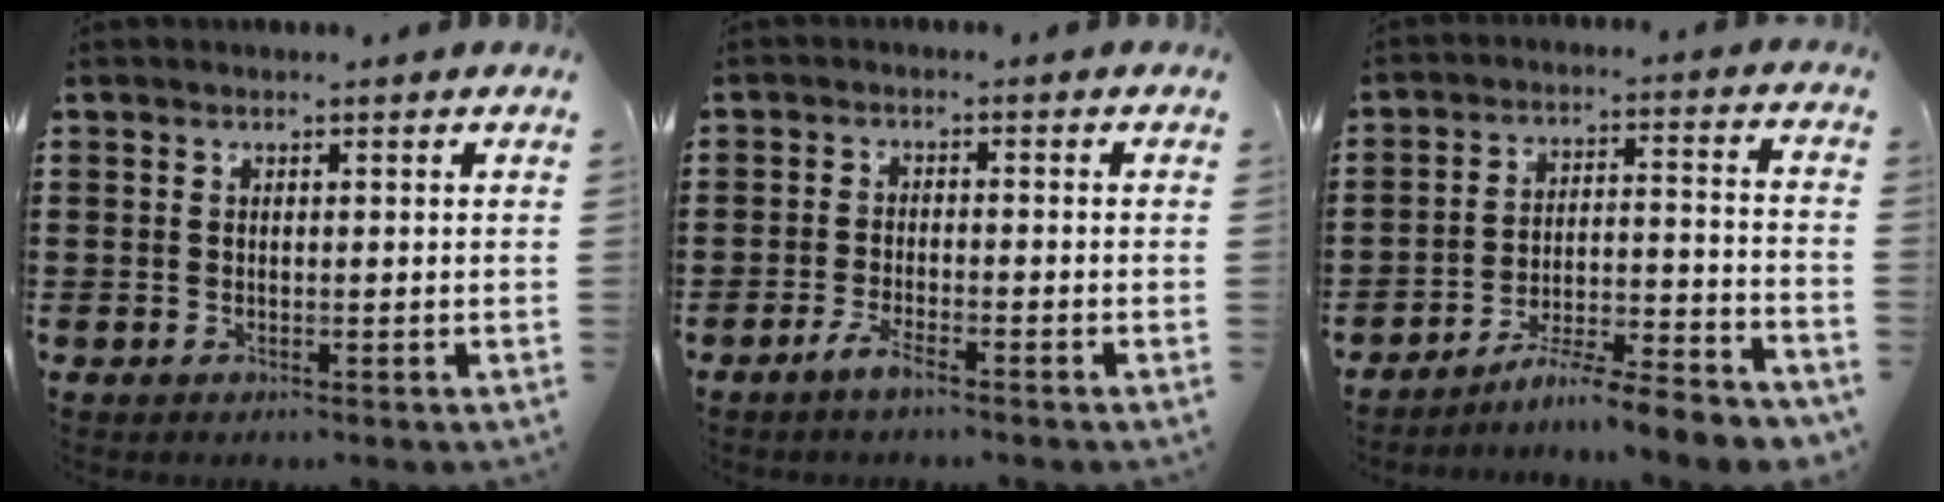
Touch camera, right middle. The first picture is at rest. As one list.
[{"total": 2.8, "force": [-2.1, 0.3, 1.8], "torque": [-0.039, 0.000, -0.041]}, {"total": 6.7, "force": [-6.4, -0.7, 2.0], "torque": [-0.024, -0.008, -0.122]}]